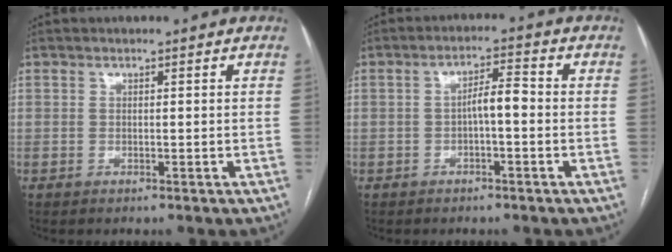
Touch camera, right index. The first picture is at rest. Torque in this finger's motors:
{"motor_torque": [0.97, -0.02, 0.42, 0.08]}